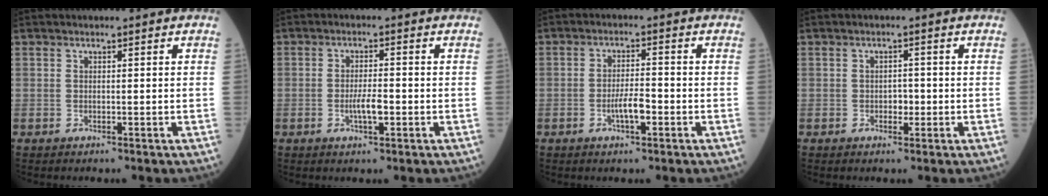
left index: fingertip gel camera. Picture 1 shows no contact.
{"total": 3.5, "force": [-1.2, 0.8, 3.2], "torque": [-0.063, -0.003, -0.021]}
{"total": 4.1, "force": [-1.7, 0.9, 3.6], "torque": [-0.068, -0.001, -0.033]}
{"total": 1.9, "force": [-0.7, 1.2, 1.3], "torque": [-0.016, 0.001, -0.010]}